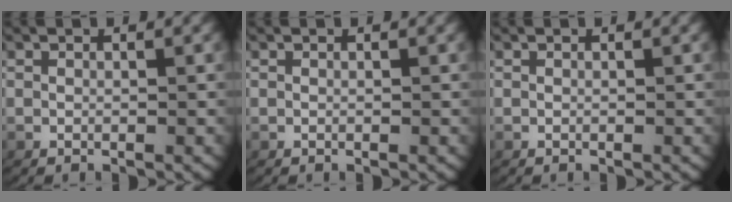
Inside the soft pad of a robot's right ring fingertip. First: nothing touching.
{"total": 0.0}
{"total": 0.0}